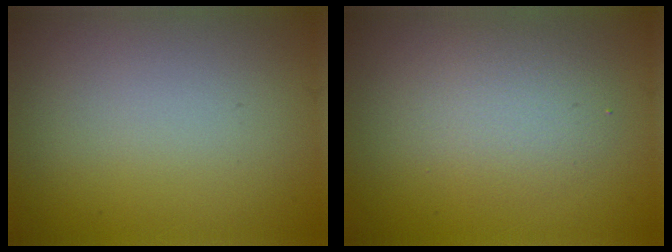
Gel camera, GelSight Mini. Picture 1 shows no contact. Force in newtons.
{"total": 2.9, "press": 2.9, "slide": 0.3}